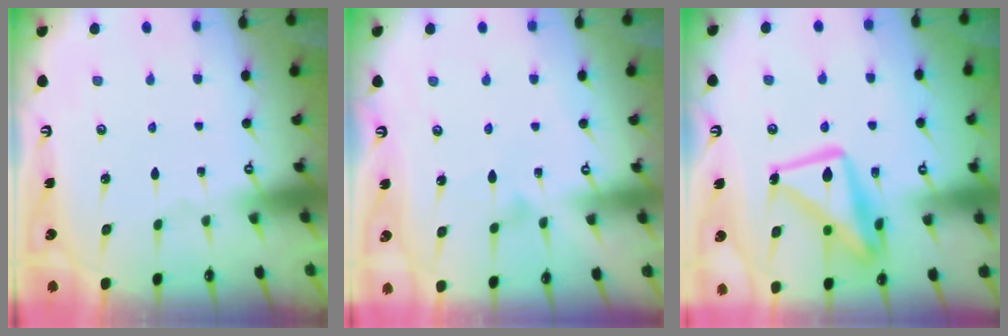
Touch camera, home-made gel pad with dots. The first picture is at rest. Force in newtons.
{"total": 5.9, "press": 5.9, "slide": 0.4}
{"total": 15.8, "press": 15.8, "slide": 1.5}